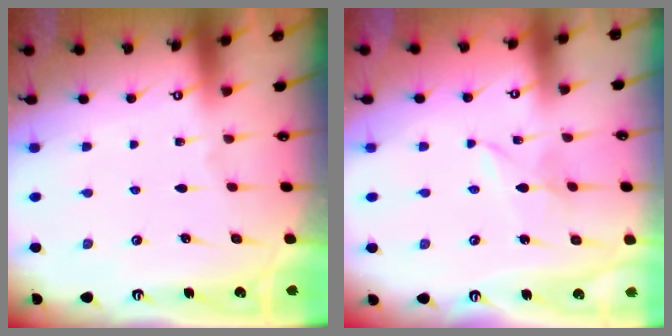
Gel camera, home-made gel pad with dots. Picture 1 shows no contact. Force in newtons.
{"total": 2.6, "press": 2.6, "slide": 0.3}